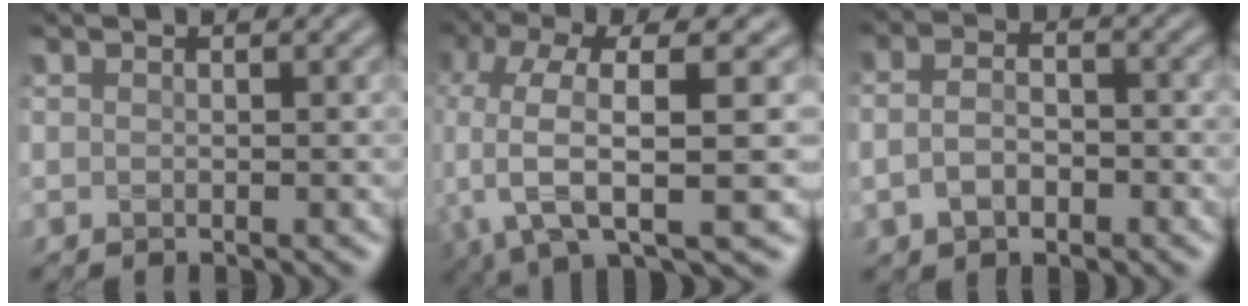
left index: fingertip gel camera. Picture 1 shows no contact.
{"total": 10.3, "force": [-1.4, 3.8, 9.5], "torque": [-0.193, -0.005, -0.026]}
{"total": 3.2, "force": [-0.9, 2.0, 2.4], "torque": [-0.053, -0.002, -0.022]}